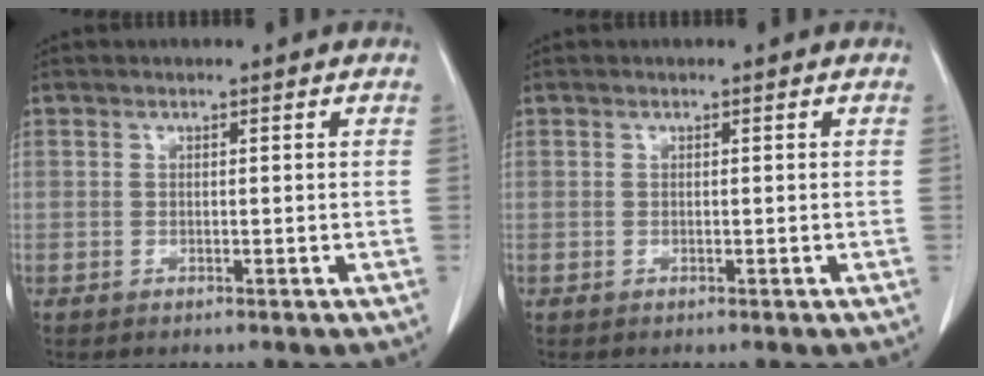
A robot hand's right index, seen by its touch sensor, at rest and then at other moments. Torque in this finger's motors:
{"motor_torque": [-0.01, 0.00, 0.02, 0.00]}